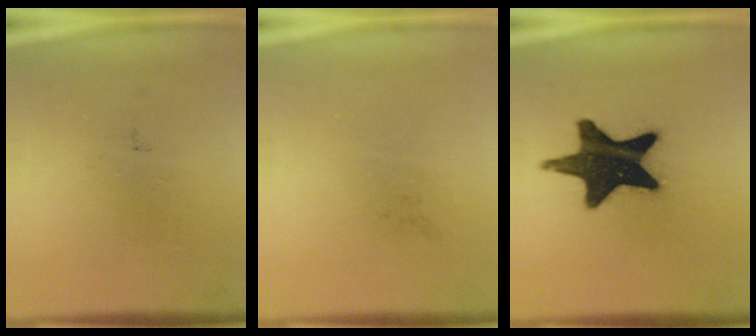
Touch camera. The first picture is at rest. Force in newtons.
{"total": 0.0}
{"total": 18.6}